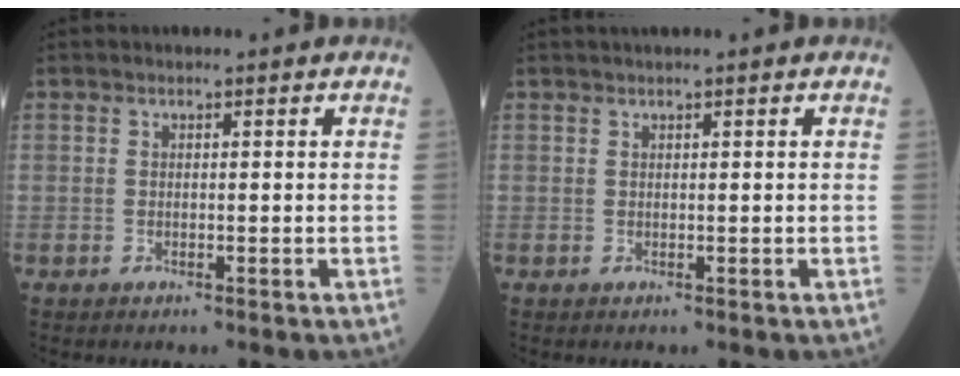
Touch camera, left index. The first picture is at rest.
{"total": 0.8, "force": [0.7, -0.2, 0.5], "torque": [-0.009, 0.012, 0.016]}